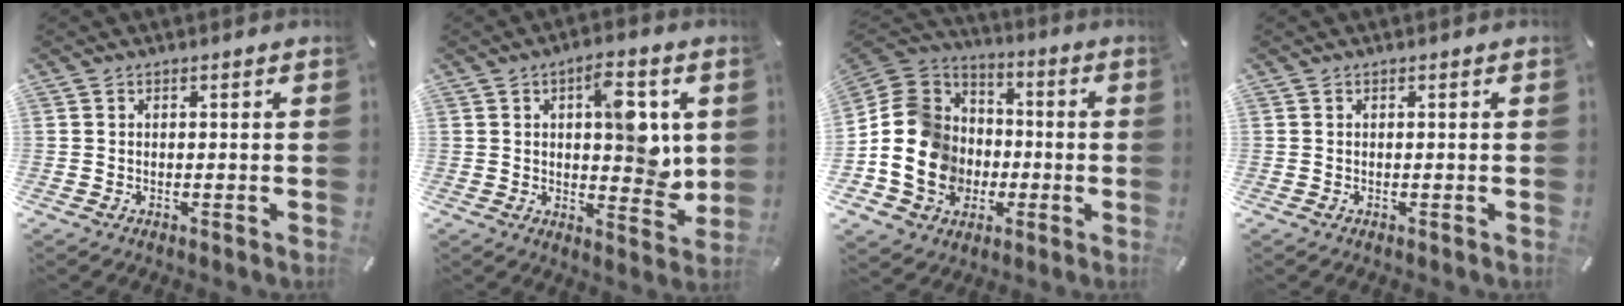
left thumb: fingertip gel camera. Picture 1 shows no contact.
{"total": 11.8, "force": [2.6, 5.6, 10.1], "torque": [-0.112, -0.017, 0.039]}
{"total": 18.1, "force": [-4.4, 15.9, 7.4], "torque": [-0.170, 0.028, -0.076]}
{"total": 0.0}